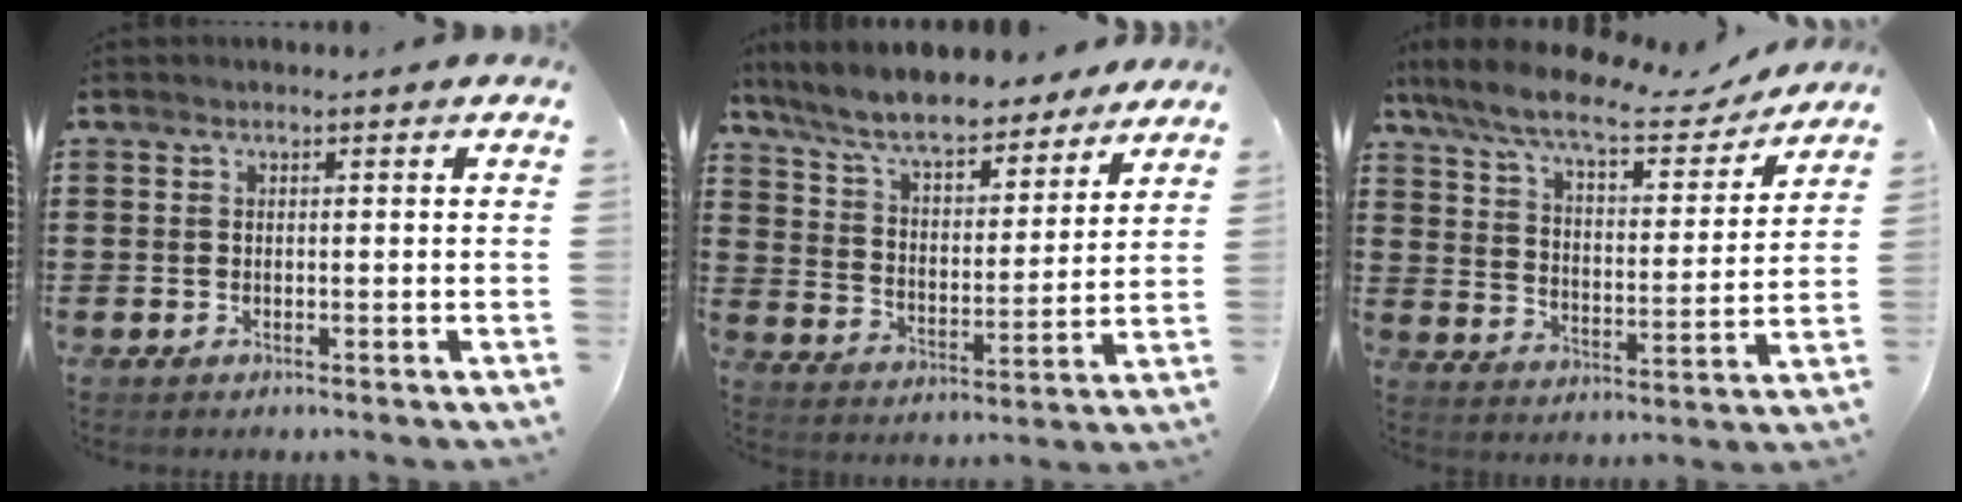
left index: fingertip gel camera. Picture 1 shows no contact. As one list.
[{"total": 9.3, "force": [8.2, 1.6, 3.9], "torque": [-0.110, -0.039, 0.146]}, {"total": 8.9, "force": [7.4, 1.4, 4.7], "torque": [-0.121, -0.035, 0.125]}]